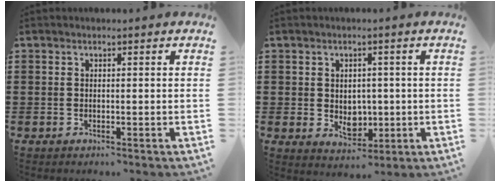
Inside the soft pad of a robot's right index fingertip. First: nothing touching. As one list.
[{"total": 3.7, "force": [0.5, 3.2, 1.8], "torque": [-0.028, 0.000, 0.007]}]